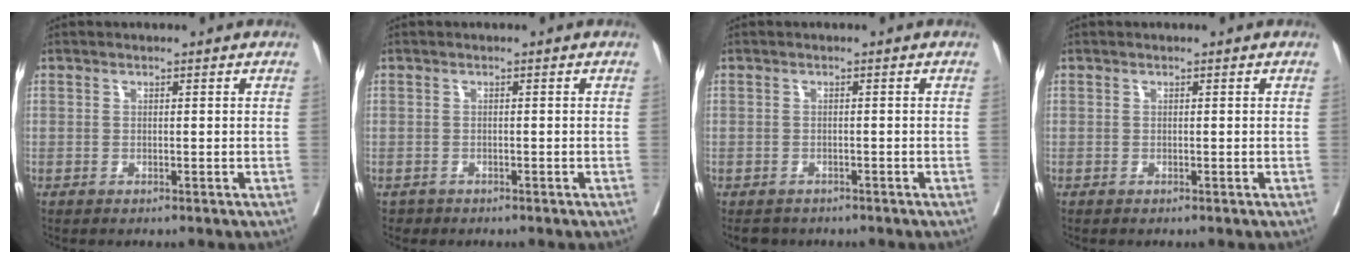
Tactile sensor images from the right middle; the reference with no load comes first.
{"total": 1.0, "force": [-0.8, 0.6, -0.1], "torque": [-0.006, 0.001, -0.013]}
{"total": 2.9, "force": [-2.5, 1.5, 0.5], "torque": [-0.007, -0.002, -0.036]}
{"total": 0.0}